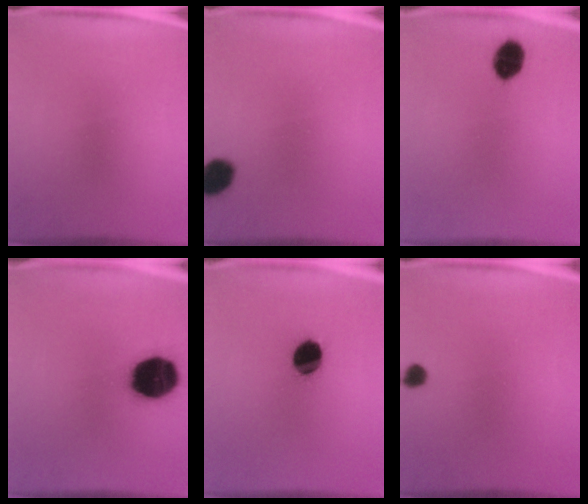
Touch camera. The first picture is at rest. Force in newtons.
{"total": 6.4}
{"total": 6.3}
{"total": 18.8}
{"total": 9.3}
{"total": 2.0}